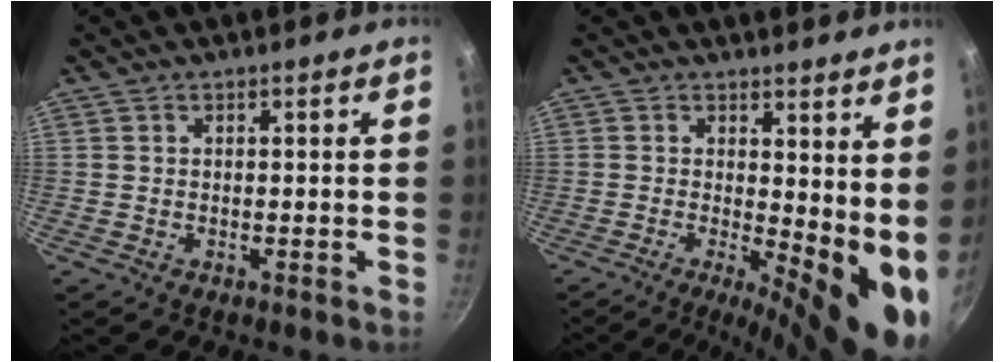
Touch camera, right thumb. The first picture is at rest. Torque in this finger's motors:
{"motor_torque": [0.35, 1.36, 0.50, -0.38, 0.37]}